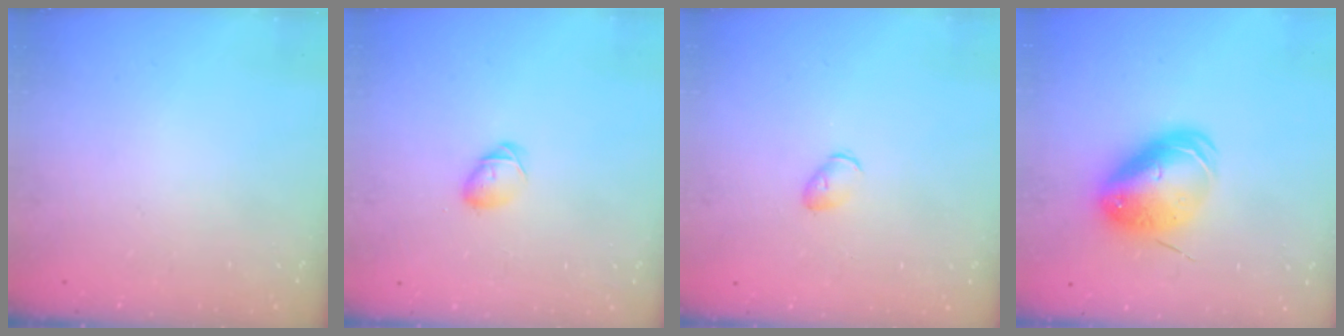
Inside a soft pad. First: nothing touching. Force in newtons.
{"total": 4.5, "press": 4.4, "slide": 0.8}
{"total": 4.6, "press": 4.5, "slide": 1.1}
{"total": 10.8, "press": 10.6, "slide": 2.3}